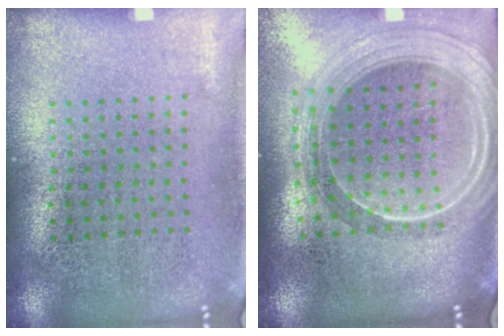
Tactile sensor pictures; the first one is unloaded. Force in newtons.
{"total": 2.3, "press": 2.0, "slide": 1.1}